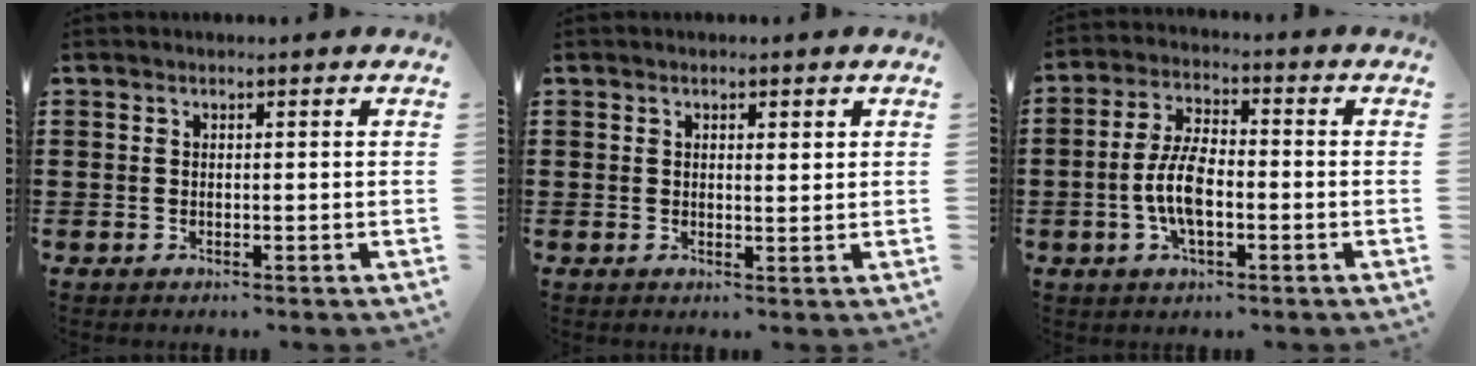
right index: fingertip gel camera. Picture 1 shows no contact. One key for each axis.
{"total": 0.9, "fx": 0.4, "fy": 0.2, "fz": 0.8, "tx": -0.015, "ty": 0.003, "tz": 0.006}
{"total": 7.4, "fx": -1.7, "fy": 3.2, "fz": 6.5, "tx": -0.154, "ty": -0.004, "tz": -0.040}